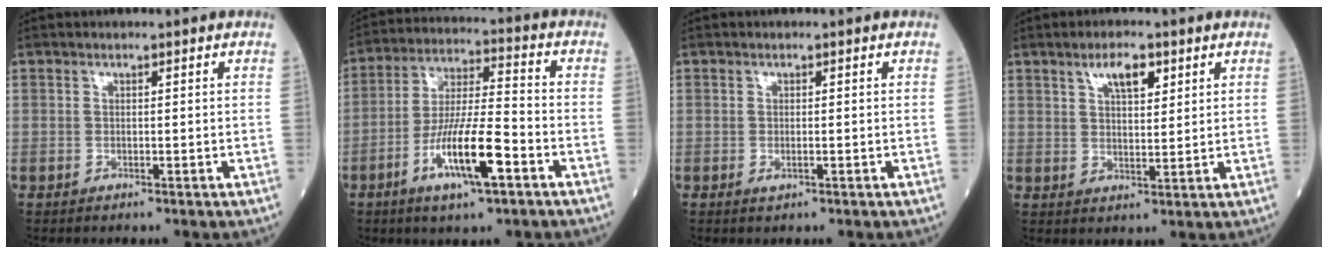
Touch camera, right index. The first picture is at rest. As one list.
[{"total": 12.1, "force": [-5.3, 1.7, 10.7], "torque": [-0.200, -0.008, -0.096]}, {"total": 0.8, "force": [-0.2, 0.3, 0.7], "torque": [-0.014, -0.003, -0.002]}, {"total": 5.1, "force": [2.8, 1.7, 3.9], "torque": [-0.070, 0.003, 0.050]}]